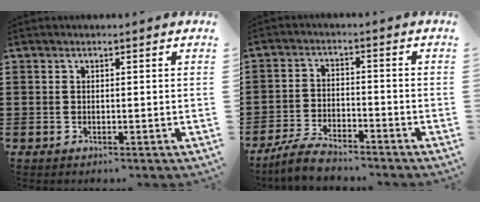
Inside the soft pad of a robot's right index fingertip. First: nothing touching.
{"total": 4.9, "force": [-4.6, 0.7, 1.5], "torque": [-0.039, 0.003, -0.094]}